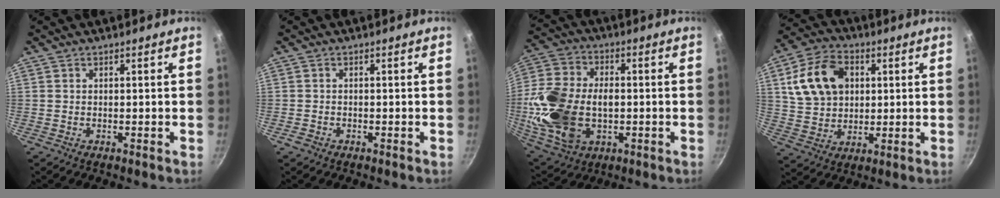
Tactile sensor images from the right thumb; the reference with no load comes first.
{"total": 1.2, "force": [-0.8, 0.8, 0.5], "torque": [-0.016, 0.005, -0.016]}
{"total": 20.4, "force": [-1.9, 13.6, 15.0], "torque": [-0.298, 0.017, -0.027]}
{"total": 14.5, "force": [3.7, 10.7, 9.1], "torque": [-0.151, 0.008, 0.065]}